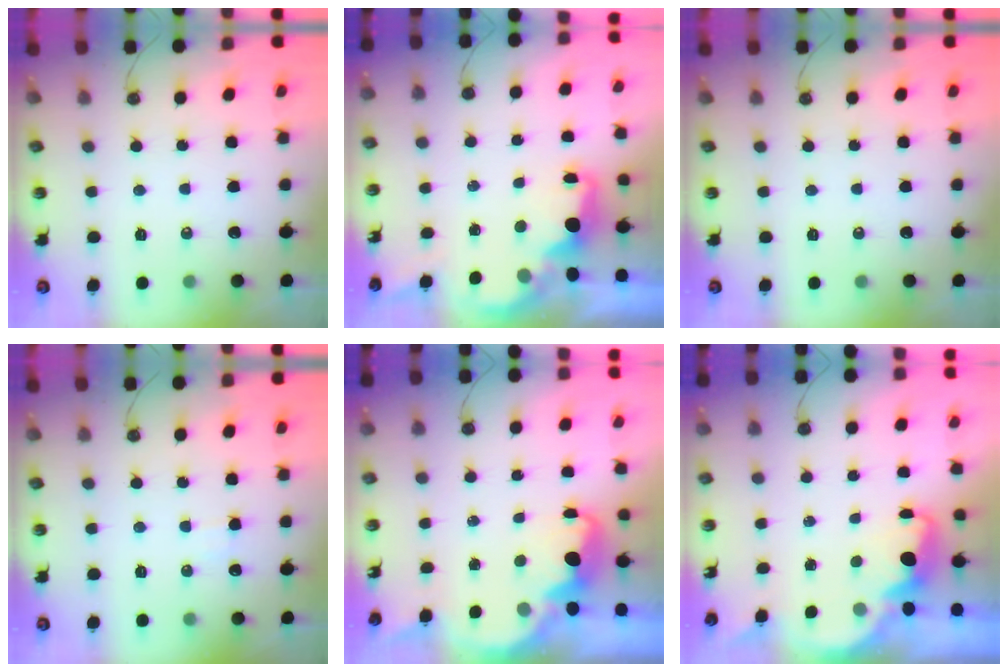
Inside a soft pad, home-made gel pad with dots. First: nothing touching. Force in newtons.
{"total": 2.2, "press": 2.0, "slide": 0.8}
{"total": 0.0}
{"total": 3.0, "press": 2.9, "slide": 0.8}
{"total": 2.8, "press": 2.8, "slide": 0.4}
{"total": 2.2, "press": 2.1, "slide": 0.6}